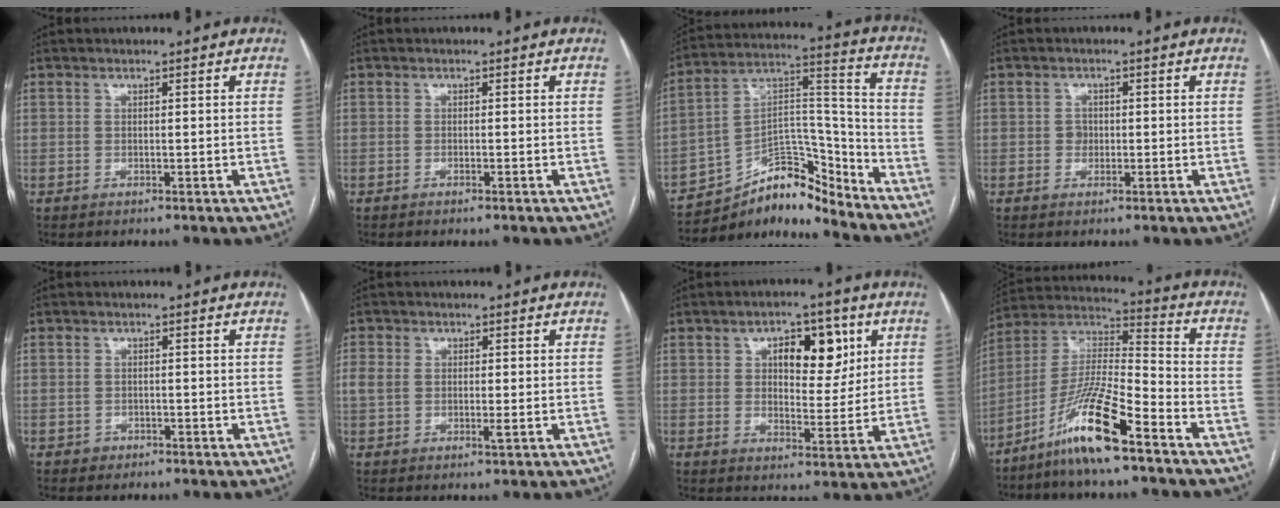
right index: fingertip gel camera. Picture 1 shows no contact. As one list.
[{"total": 0.6, "force": [-0.5, 0.0, 0.4], "torque": [-0.008, -0.001, -0.006]}, {"total": 13.2, "force": [-11.6, 4.2, 4.6], "torque": [-0.069, 0.063, -0.198]}, {"total": 1.5, "force": [-0.1, 1.4, 0.6], "torque": [-0.008, 0.004, -0.002]}, {"total": 1.4, "force": [-0.9, 1.1, -0.1], "torque": [0.003, 0.006, -0.015]}, {"total": 3.6, "force": [-0.1, 2.1, 3.0], "torque": [-0.066, 0.005, 0.001]}, {"total": 8.8, "force": [3.4, 4.5, 6.8], "torque": [-0.092, 0.015, 0.053]}, {"total": 13.8, "force": [-9.0, 0.8, 10.5], "torque": [-0.211, -0.009, -0.173]}]